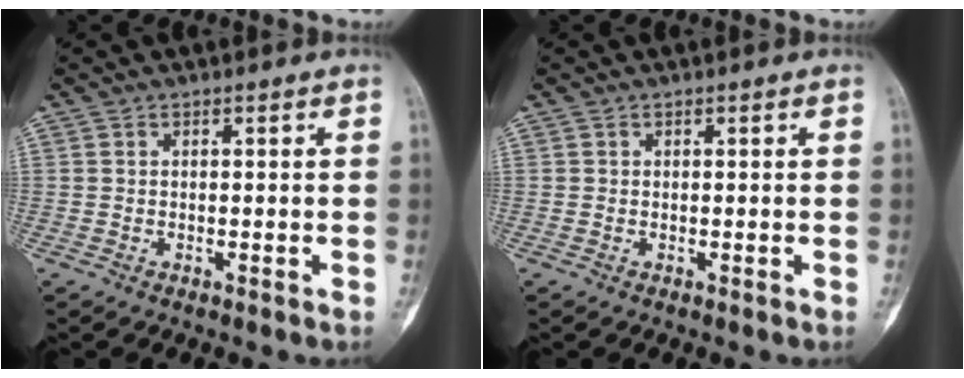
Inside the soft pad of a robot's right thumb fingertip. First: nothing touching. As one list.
[{"total": 0.0}]